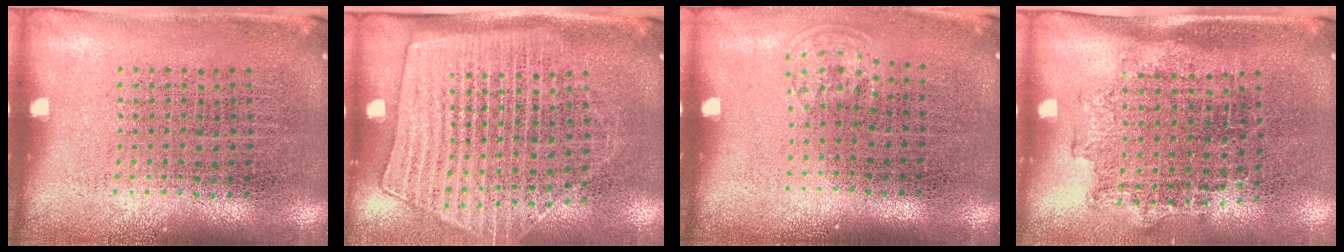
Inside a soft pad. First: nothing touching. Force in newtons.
{"total": 1.9, "press": 1.6, "slide": 1.0}
{"total": 0.7, "press": 0.6, "slide": 0.4}
{"total": 1.3, "press": 1.0, "slide": 0.8}